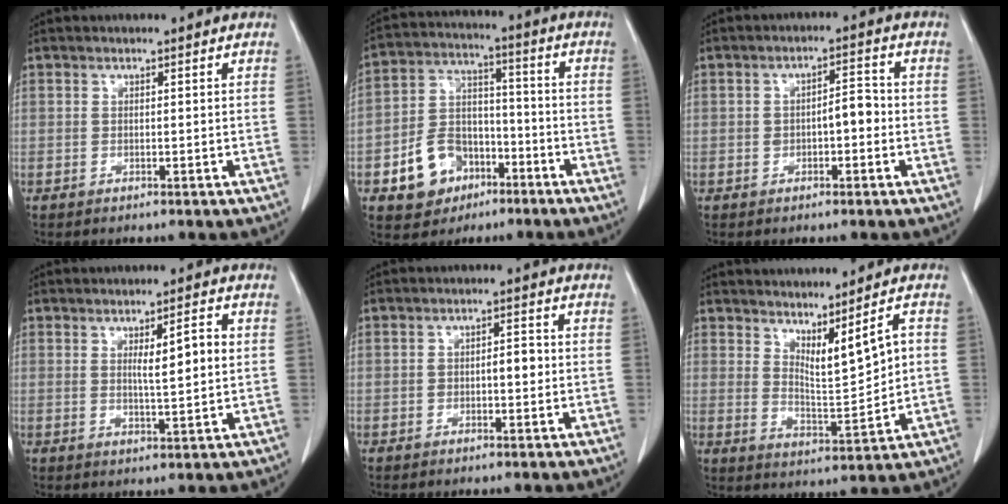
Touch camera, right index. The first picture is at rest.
{"total": 11.0, "force": [-5.2, 8.1, 5.3], "torque": [-0.111, 0.024, -0.083]}
{"total": 4.1, "force": [-0.5, 1.8, 3.6], "torque": [-0.061, 0.018, -0.007]}
{"total": 5.4, "force": [1.1, 0.6, 5.2], "torque": [-0.085, 0.000, 0.020]}
{"total": 3.1, "force": [-0.3, 1.4, 2.8], "torque": [-0.045, 0.011, -0.002]}
{"total": 6.8, "force": [2.4, 1.0, 6.3], "torque": [-0.107, -0.009, 0.056]}